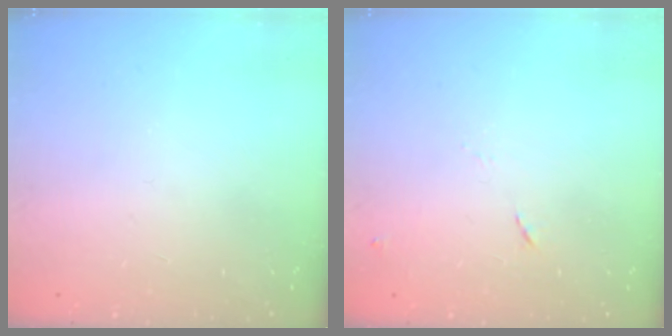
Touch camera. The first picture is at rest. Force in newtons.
{"total": 7.4, "press": 7.4, "slide": 0.7}